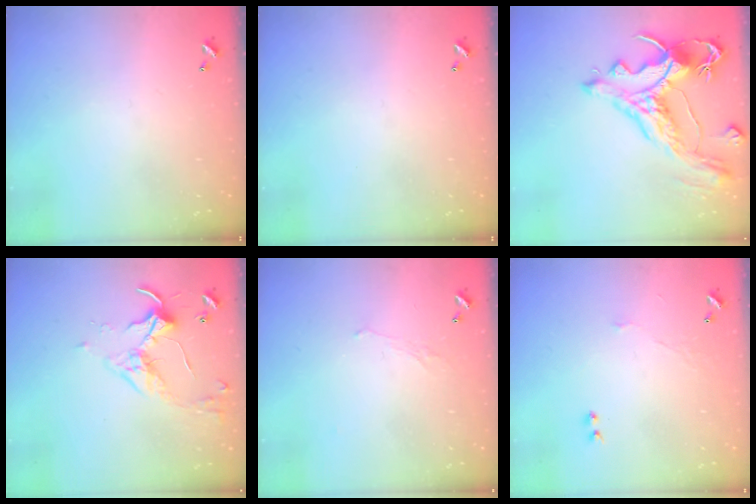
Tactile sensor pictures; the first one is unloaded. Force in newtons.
{"total": 0.0}
{"total": 5.1, "press": 4.8, "slide": 1.7}
{"total": 3.6, "press": 3.5, "slide": 0.7}
{"total": 0.6, "press": 0.2, "slide": 0.6}
{"total": 2.4, "press": 2.3, "slide": 0.6}